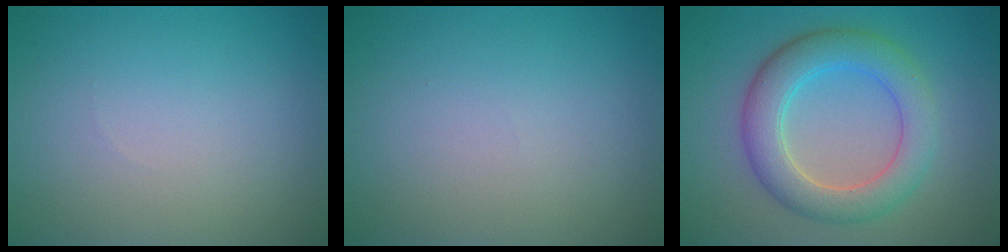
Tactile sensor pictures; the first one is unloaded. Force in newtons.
{"total": 0.0}
{"total": 5.8, "press": 5.8, "slide": 0.3}